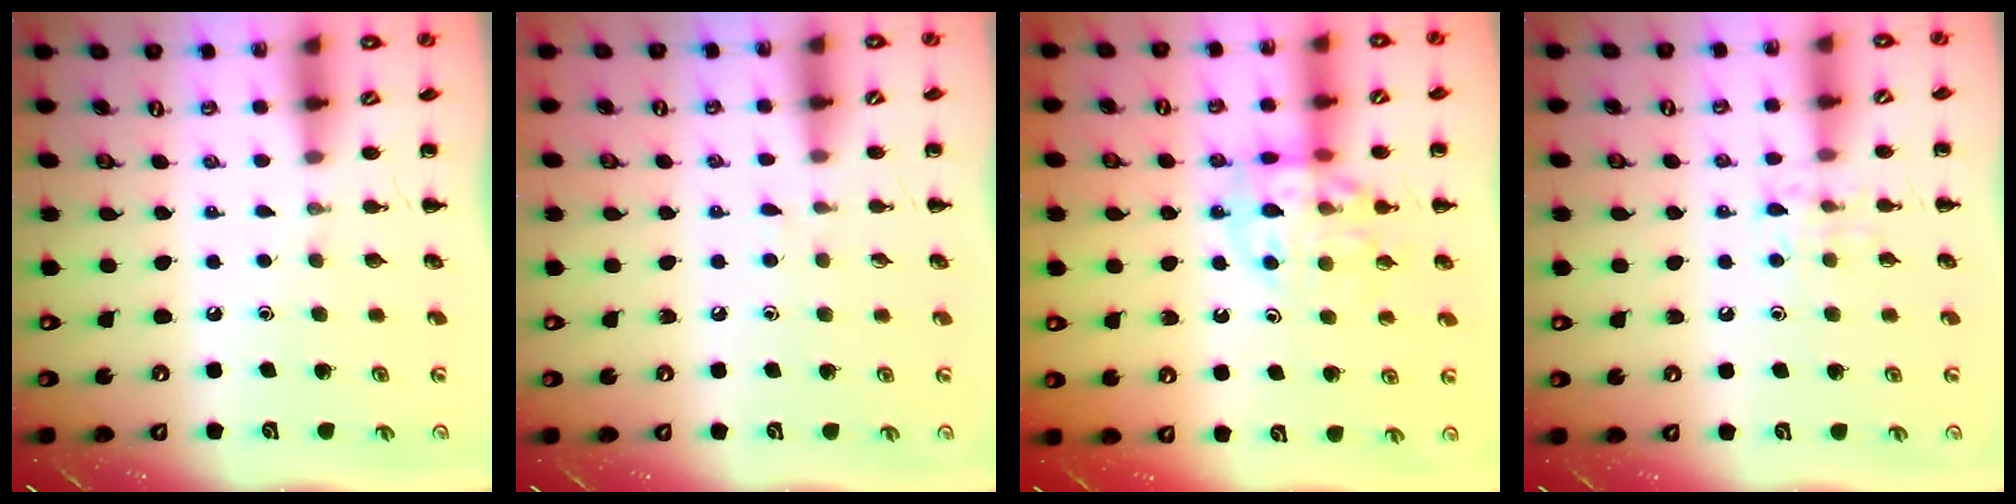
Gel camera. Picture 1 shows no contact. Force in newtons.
{"total": 3.9, "press": 3.6, "slide": 1.5}
{"total": 13.3, "press": 13.2, "slide": 2.2}
{"total": 7.0, "press": 6.9, "slide": 1.1}